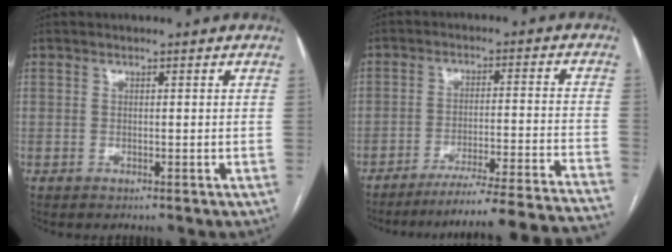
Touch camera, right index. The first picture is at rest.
{"total": 25.6, "force": [-23.8, -2.3, 8.9], "torque": [-0.053, -0.029, -0.312]}